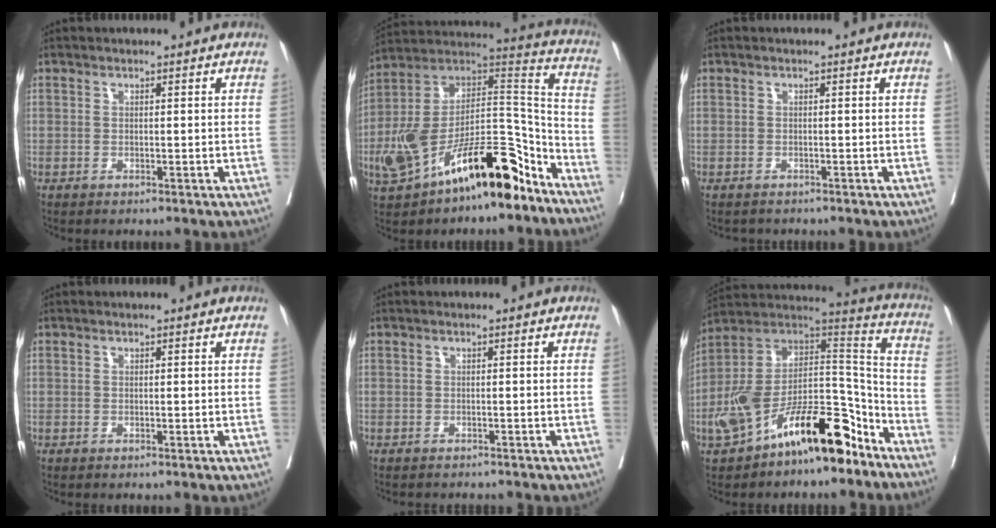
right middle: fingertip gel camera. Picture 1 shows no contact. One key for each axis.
{"total": 22.6, "fx": -13.1, "fy": 7.2, "fz": 17.0, "tx": -0.300, "ty": 0.019, "tz": -0.218}
{"total": 1.5, "fx": -1.4, "fy": 0.6, "fz": 0.0, "tx": -0.014, "ty": -0.005, "tz": -0.022}
{"total": 0.0}
{"total": 3.0, "fx": -2.8, "fy": 0.7, "fz": 0.7, "tx": -0.014, "ty": -0.005, "tz": -0.035}
{"total": 19.8, "fx": -12.1, "fy": 6.8, "fz": 14.2, "tx": -0.261, "ty": 0.033, "tz": -0.207}